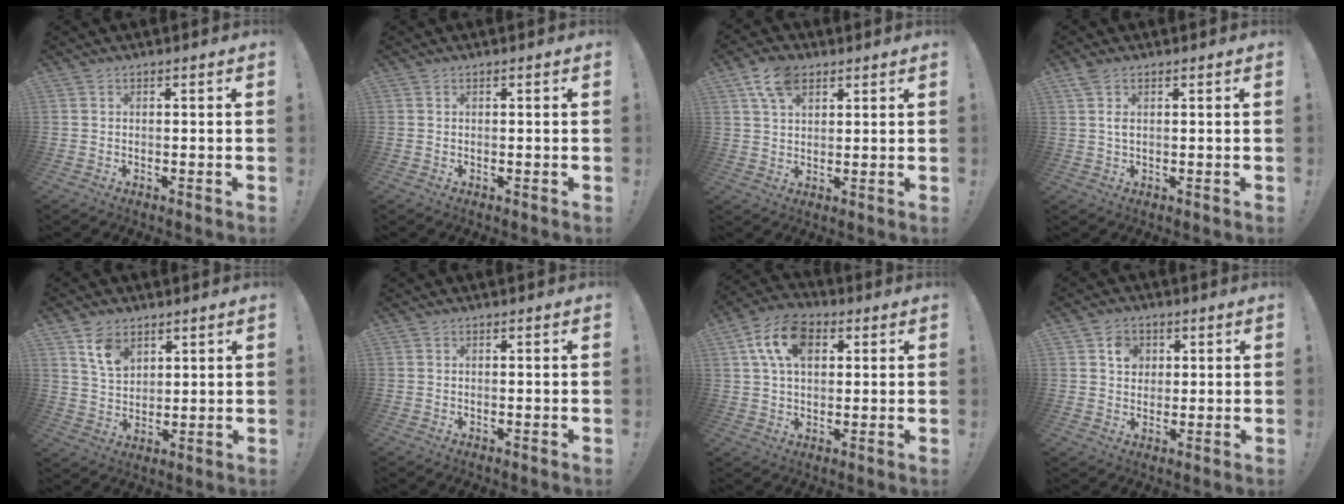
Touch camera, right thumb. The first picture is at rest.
{"total": 0.0}
{"total": 8.6, "force": [4.6, 5.3, 5.0], "torque": [-0.087, -0.006, 0.089]}
{"total": 2.8, "force": [1.2, 1.4, 2.1], "torque": [-0.042, 0.001, 0.020]}
{"total": 8.9, "force": [5.4, 5.9, 3.9], "torque": [-0.059, -0.023, 0.103]}
{"total": 0.0}
{"total": 12.8, "force": [4.6, 8.3, 8.6], "torque": [-0.155, 0.007, 0.089]}
{"total": 5.9, "force": [2.1, 5.1, 2.1], "torque": [-0.016, -0.006, 0.034]}